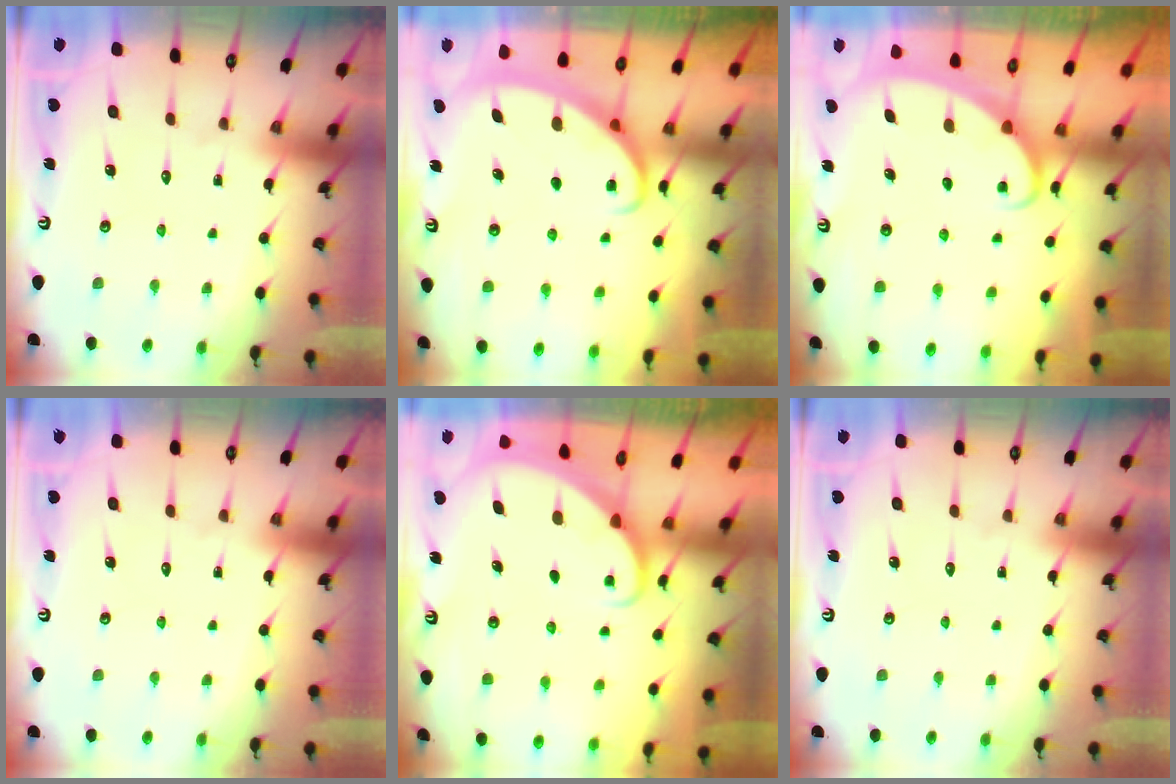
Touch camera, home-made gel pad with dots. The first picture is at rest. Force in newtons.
{"total": 2.7, "press": 2.7, "slide": 0.4}
{"total": 2.6, "press": 2.5, "slide": 0.3}
{"total": 0.0}
{"total": 1.6, "press": 1.6, "slide": 0.0}
{"total": 0.0}